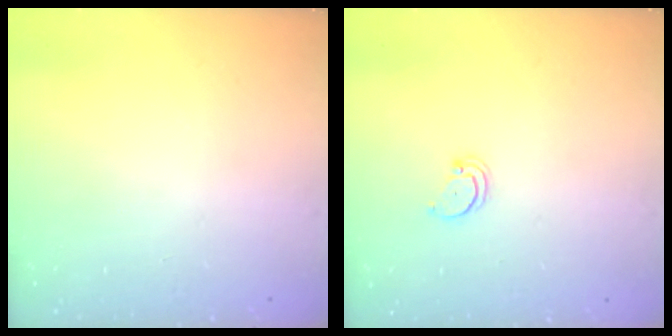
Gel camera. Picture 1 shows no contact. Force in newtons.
{"total": 2.5, "press": 2.5, "slide": 0.3}